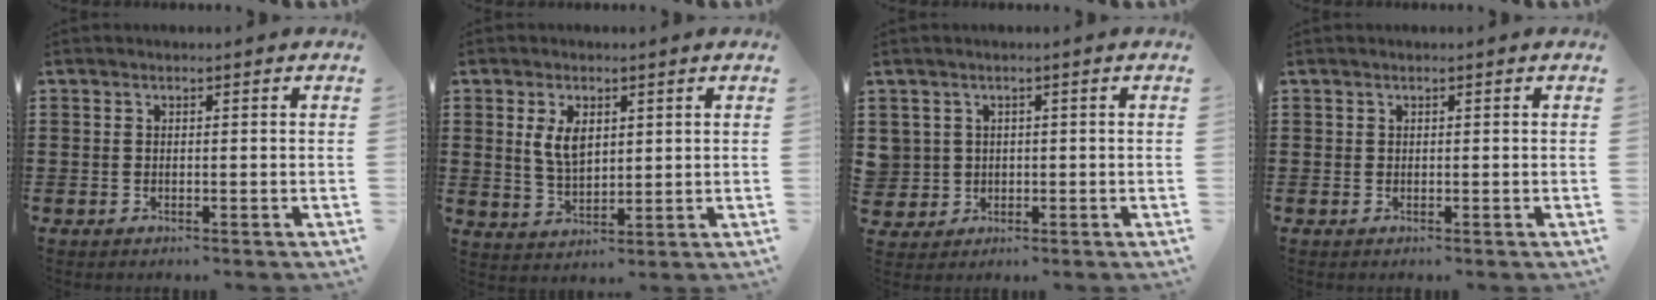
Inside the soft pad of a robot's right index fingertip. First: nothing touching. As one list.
[{"total": 5.0, "force": [1.6, 2.6, 3.9], "torque": [-0.076, 0.004, 0.026]}, {"total": 2.5, "force": [0.2, 2.5, 0.0], "torque": [-0.014, 0.008, 0.001]}, {"total": 0.0}]